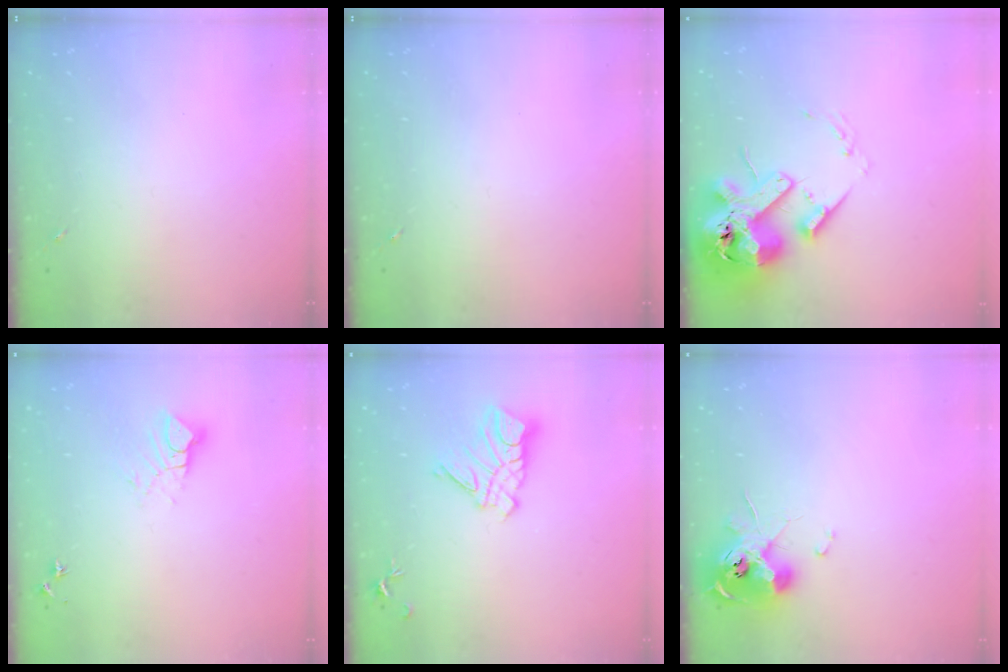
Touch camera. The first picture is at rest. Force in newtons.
{"total": 0.0}
{"total": 18.6, "press": 18.4, "slide": 3.2}
{"total": 6.6, "press": 6.6, "slide": 0.4}
{"total": 11.1, "press": 11.0, "slide": 1.1}
{"total": 13.1, "press": 13.0, "slide": 1.8}